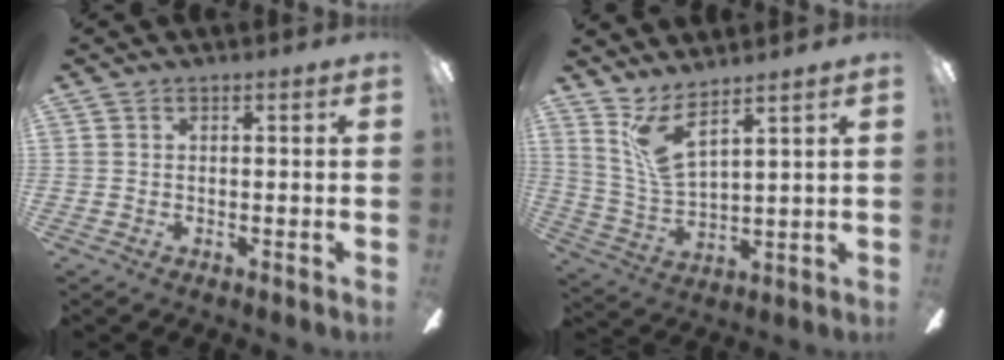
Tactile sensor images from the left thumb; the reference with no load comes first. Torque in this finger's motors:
{"motor_torque": [0.17, -0.11, -0.38, 0.13, -0.01]}